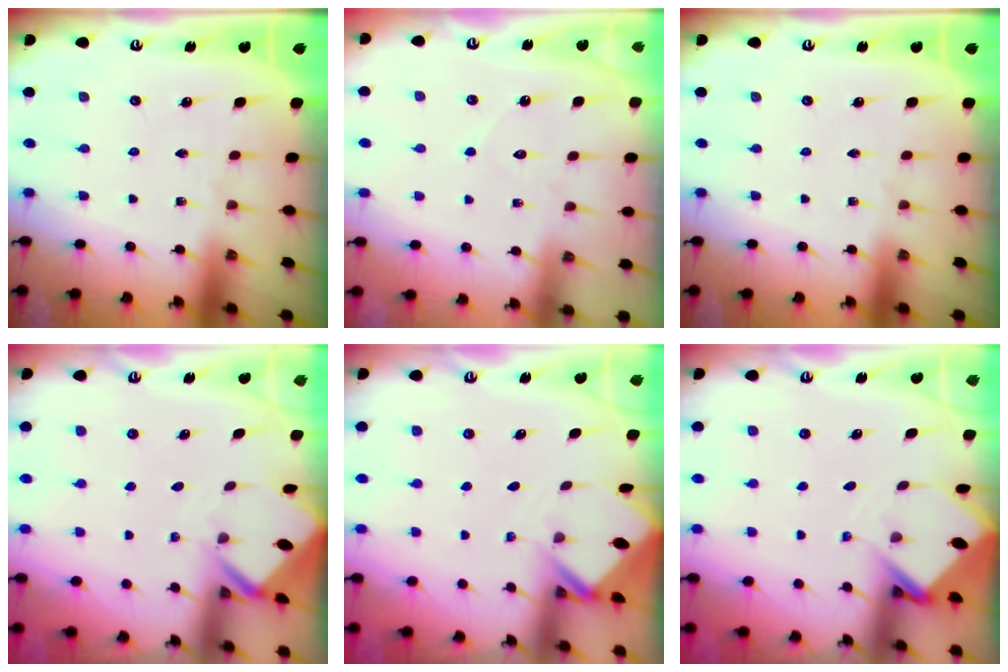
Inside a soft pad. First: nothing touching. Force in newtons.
{"total": 4.7, "press": 4.7, "slide": 0.5}
{"total": 0.0}
{"total": 2.7, "press": 2.7, "slide": 0.2}
{"total": 2.4, "press": 2.4, "slide": 0.2}
{"total": 3.6, "press": 3.6, "slide": 0.3}